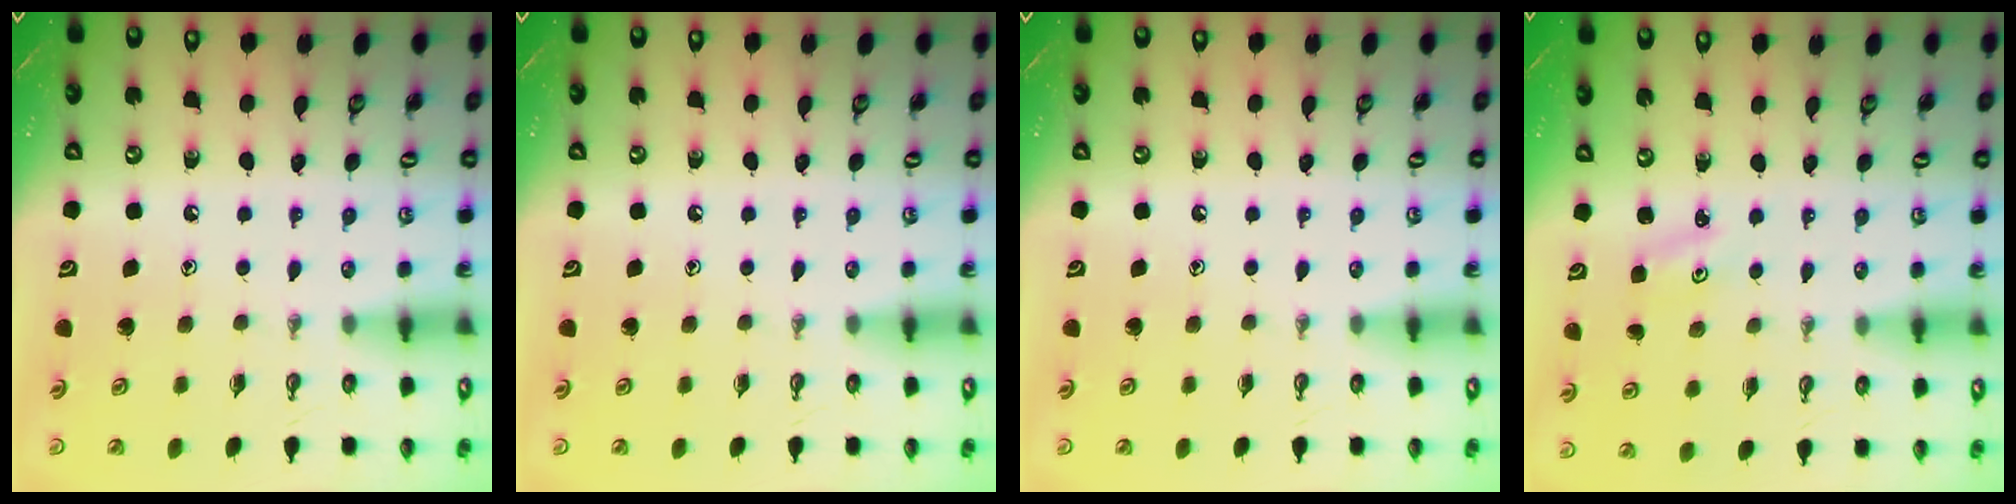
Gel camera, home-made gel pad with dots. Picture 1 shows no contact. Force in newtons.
{"total": 0.0}
{"total": 0.0}
{"total": 2.1, "press": 2.1, "slide": 0.3}